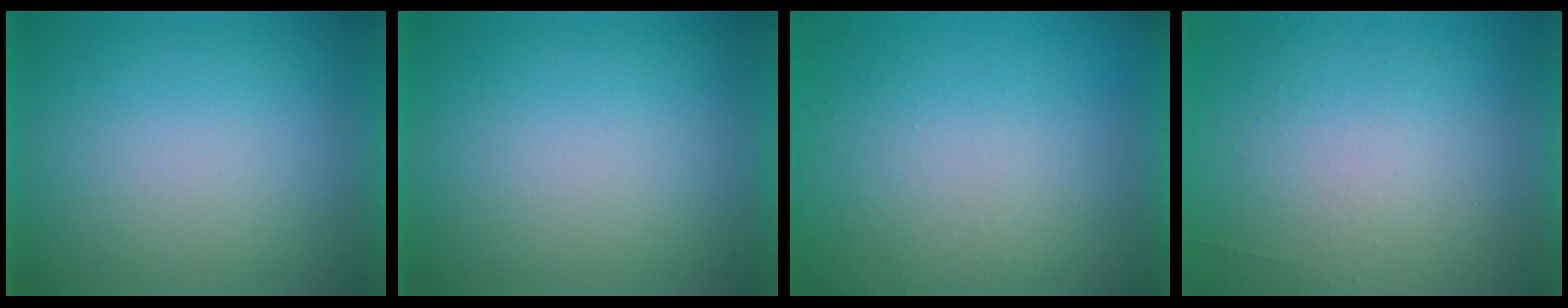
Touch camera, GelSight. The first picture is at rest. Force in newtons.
{"total": 0.0}
{"total": 5.0}
{"total": 6.8}